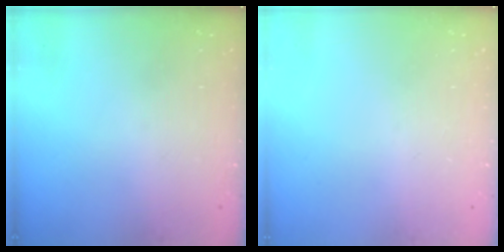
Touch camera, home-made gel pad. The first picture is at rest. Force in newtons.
{"total": 0.0}